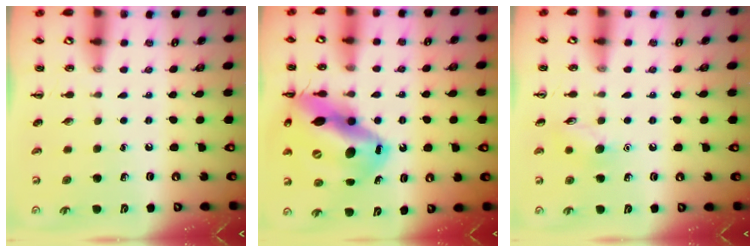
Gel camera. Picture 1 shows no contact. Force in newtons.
{"total": 22.0, "press": 21.1, "slide": 6.3}
{"total": 7.0, "press": 6.8, "slide": 1.4}